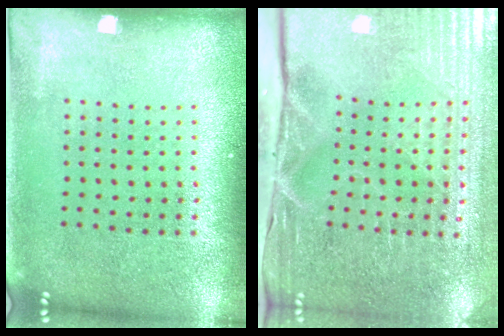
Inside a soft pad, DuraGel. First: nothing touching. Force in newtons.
{"total": 4.3, "press": 4.0, "slide": 1.5}